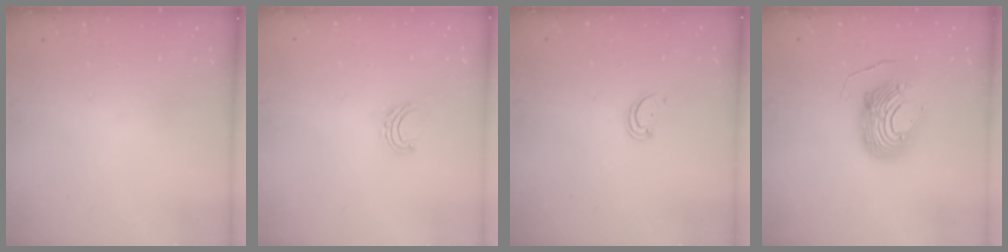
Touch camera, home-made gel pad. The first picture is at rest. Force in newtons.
{"total": 5.9, "press": 5.9, "slide": 0.5}
{"total": 1.6, "press": 1.6, "slide": 0.1}
{"total": 12.2, "press": 12.2, "slide": 1.2}